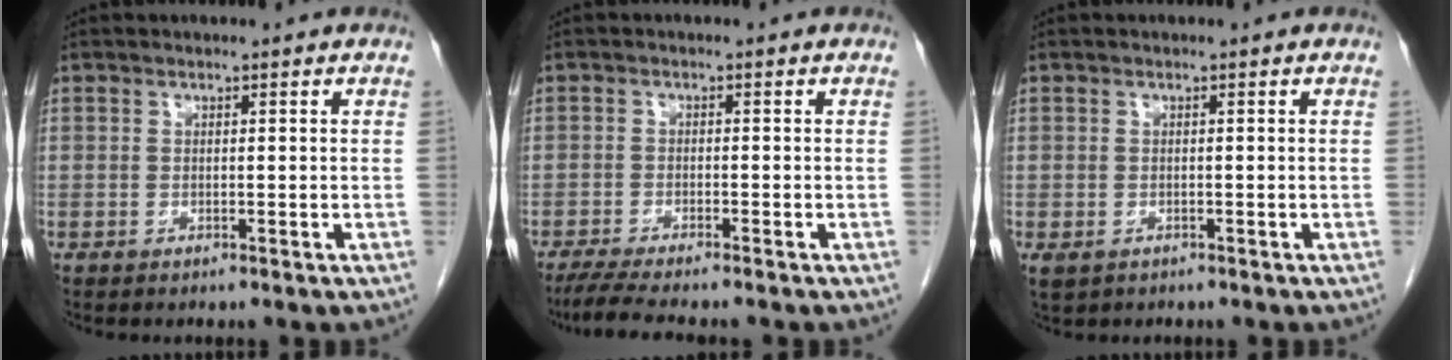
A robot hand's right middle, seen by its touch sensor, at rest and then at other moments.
{"total": 6.2, "force": [-5.2, 0.0, 3.4], "torque": [-0.058, -0.020, -0.087]}
{"total": 1.5, "force": [-0.7, 1.1, 0.8], "torque": [-0.016, -0.001, -0.001]}